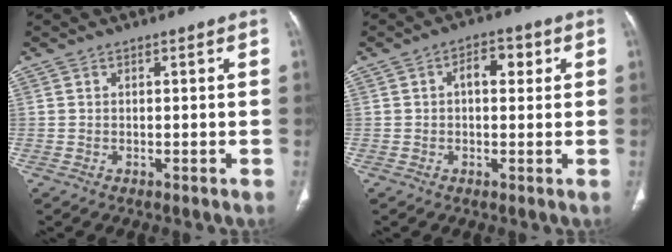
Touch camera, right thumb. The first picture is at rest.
{"total": 5.0, "force": [1.2, 3.0, 3.8], "torque": [-0.038, 0.009, 0.012]}